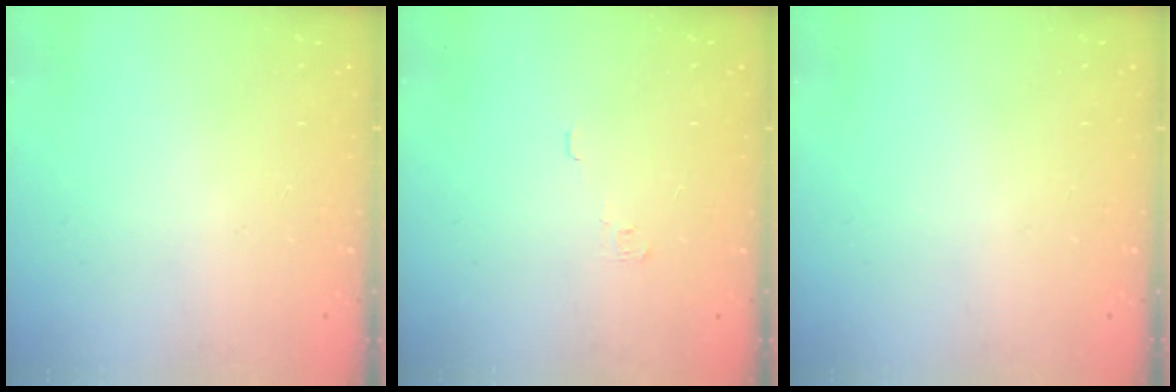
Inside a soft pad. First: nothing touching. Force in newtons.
{"total": 2.3, "press": 2.3, "slide": 0.3}
{"total": 0.0}